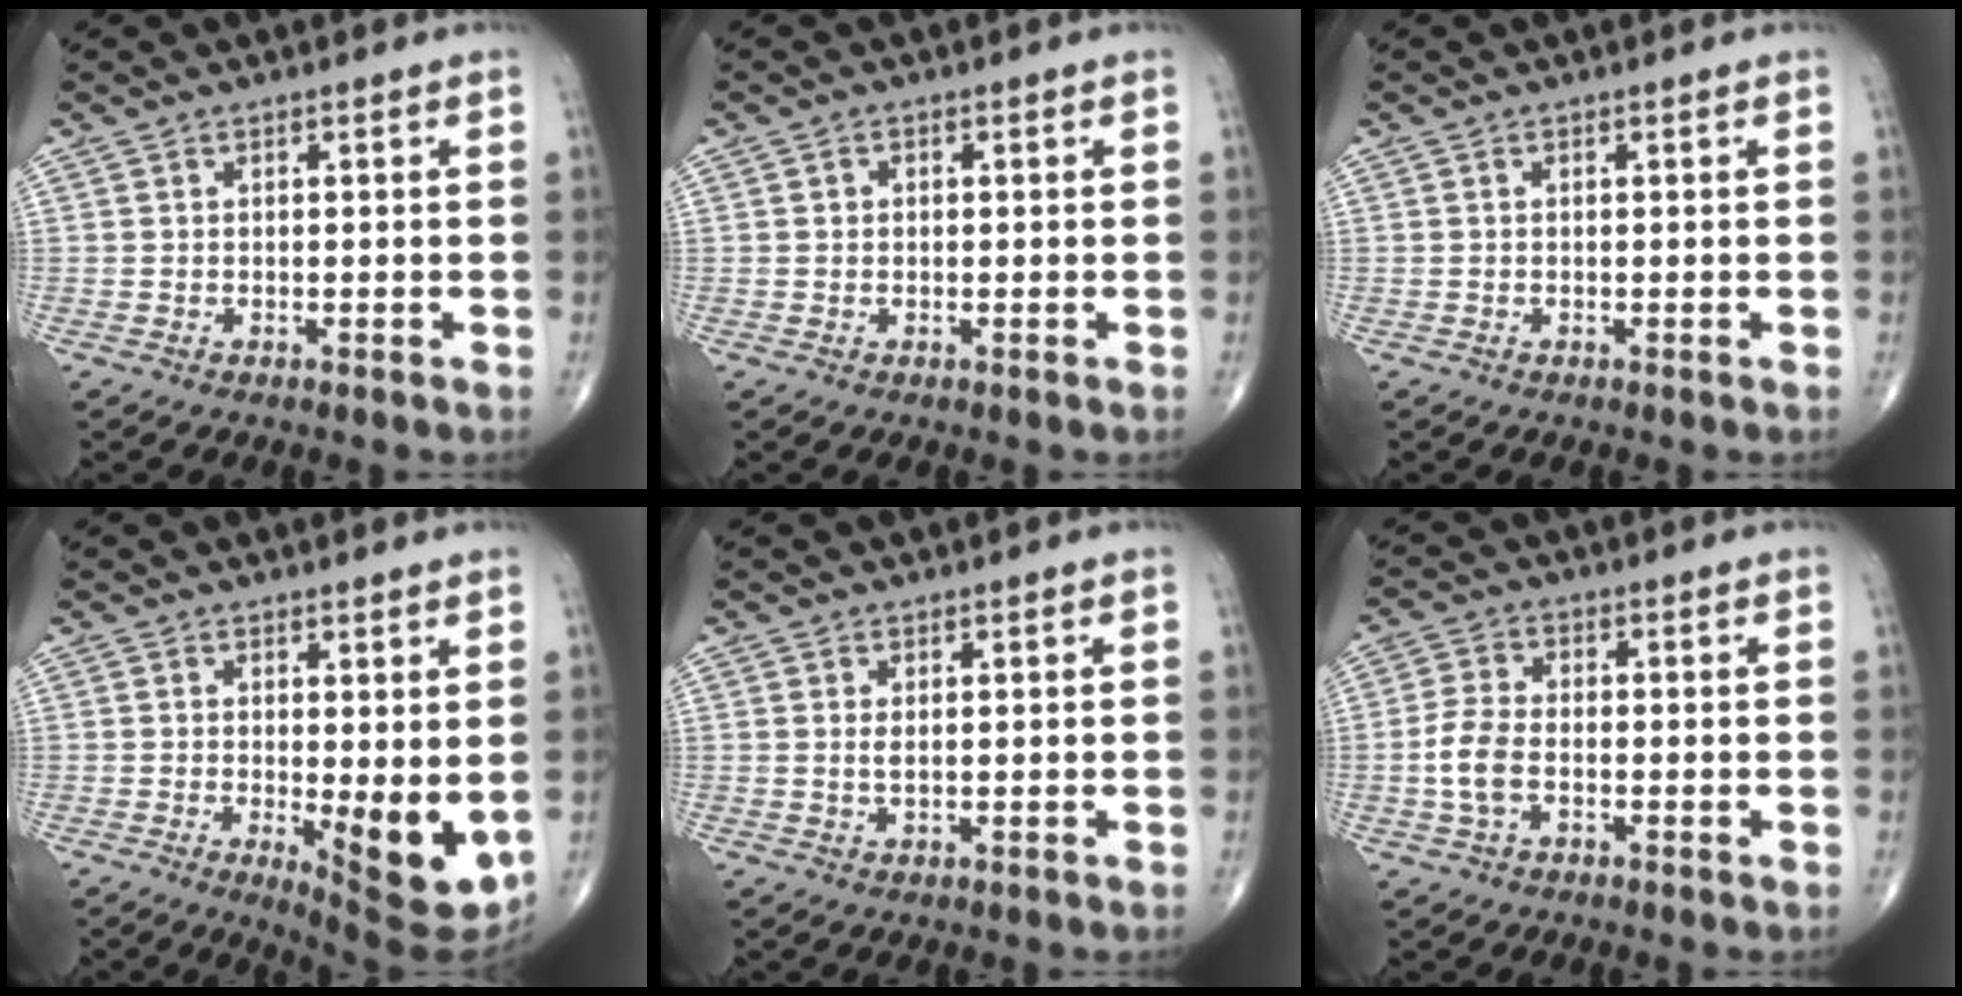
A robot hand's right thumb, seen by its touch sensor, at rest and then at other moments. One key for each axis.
{"total": 0.9, "fx": 0.1, "fy": 0.9, "fz": 0.4, "tx": -0.001, "ty": 0.003, "tz": 0.000}
{"total": 0.0}
{"total": 9.0, "fx": -0.8, "fy": 2.9, "fz": 8.5, "tx": -0.108, "ty": -0.024, "tz": -0.004}
{"total": 1.3, "fx": 0.3, "fy": 0.5, "fz": 1.2, "tx": -0.022, "ty": -0.004, "tz": 0.007}
{"total": 5.9, "fx": -1.5, "fy": 3.4, "fz": 4.6, "tx": -0.103, "ty": 0.015, "tz": -0.032}